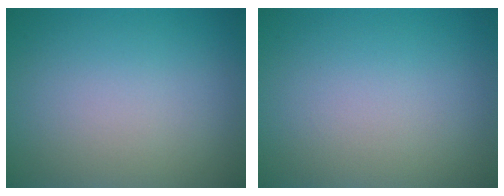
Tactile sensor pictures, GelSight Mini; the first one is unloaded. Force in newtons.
{"total": 0.0}